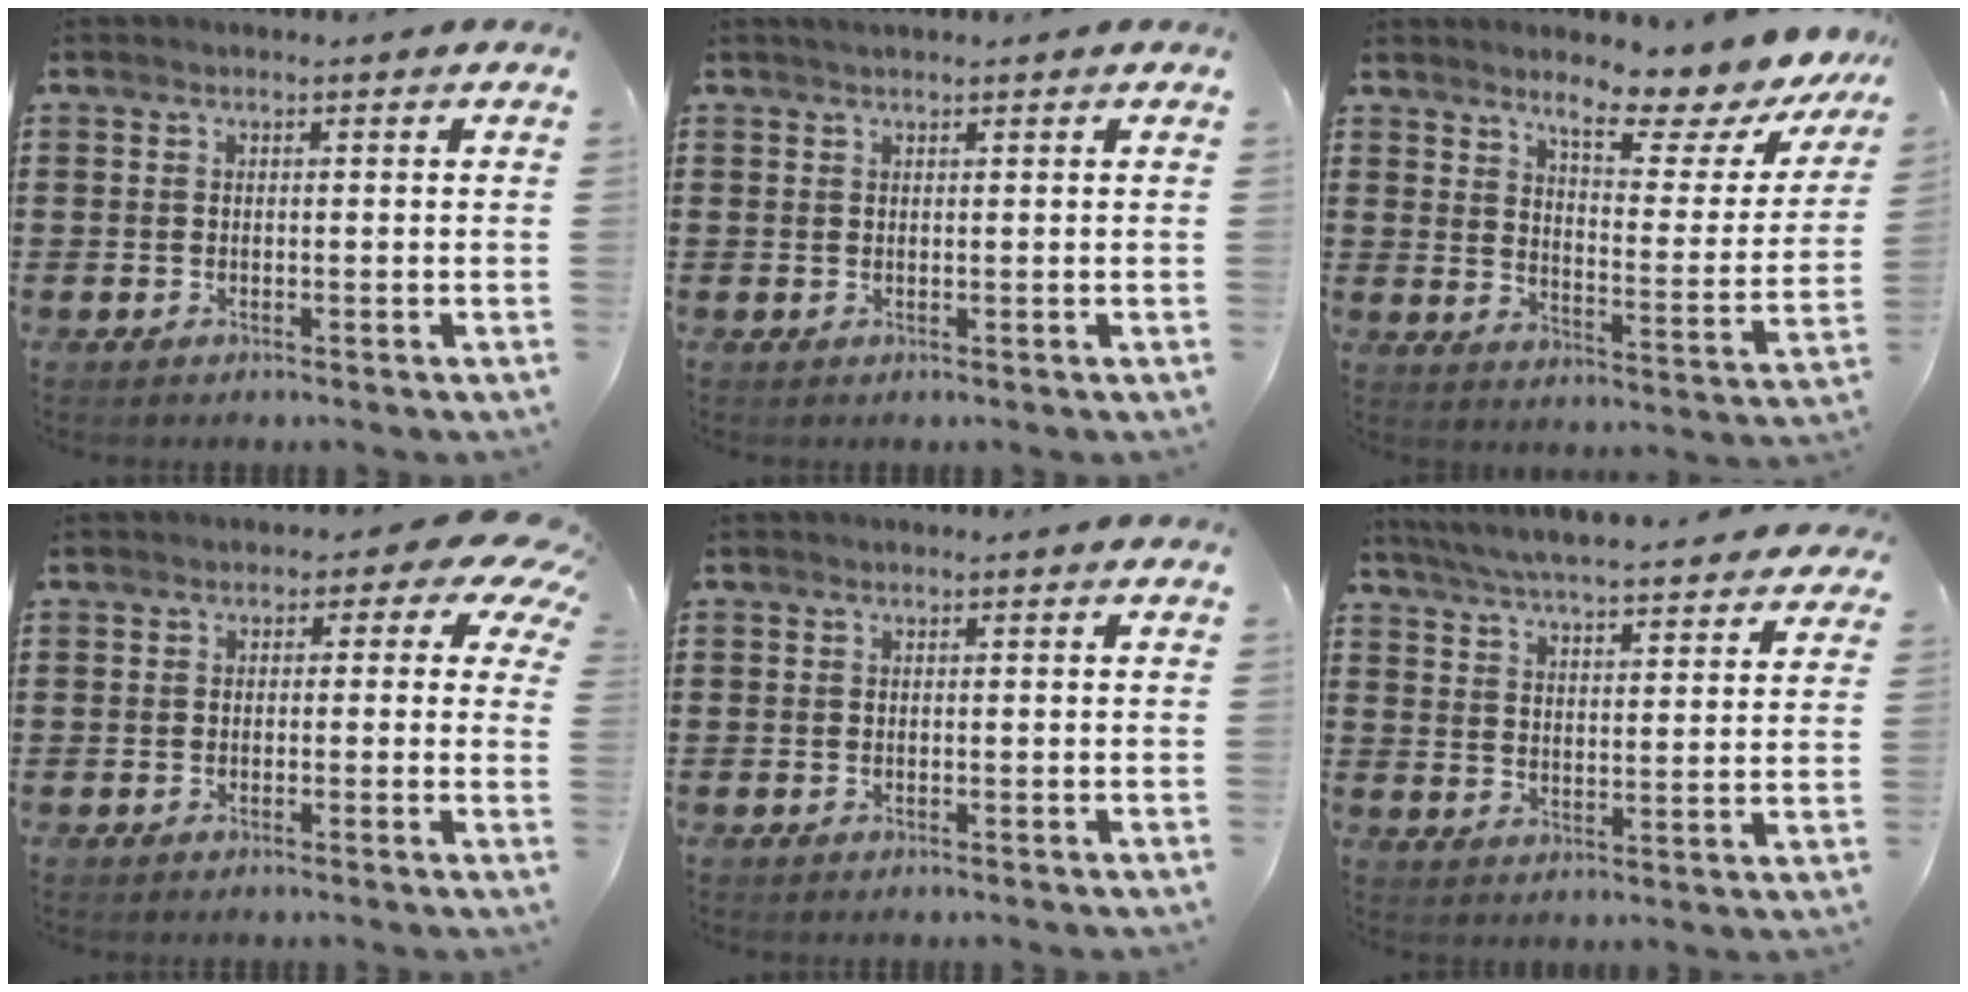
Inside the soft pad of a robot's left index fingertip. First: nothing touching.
{"total": 0.8, "force": [0.7, 0.0, 0.4], "torque": [-0.009, 0.001, 0.013]}
{"total": 8.5, "force": [7.0, 1.2, 4.7], "torque": [-0.078, -0.056, 0.111]}
{"total": 3.1, "force": [0.7, 1.9, 2.3], "torque": [-0.036, -0.001, 0.005]}
{"total": 0.0}
{"total": 5.5, "force": [5.3, -0.5, 1.4], "torque": [-0.053, -0.040, 0.089]}